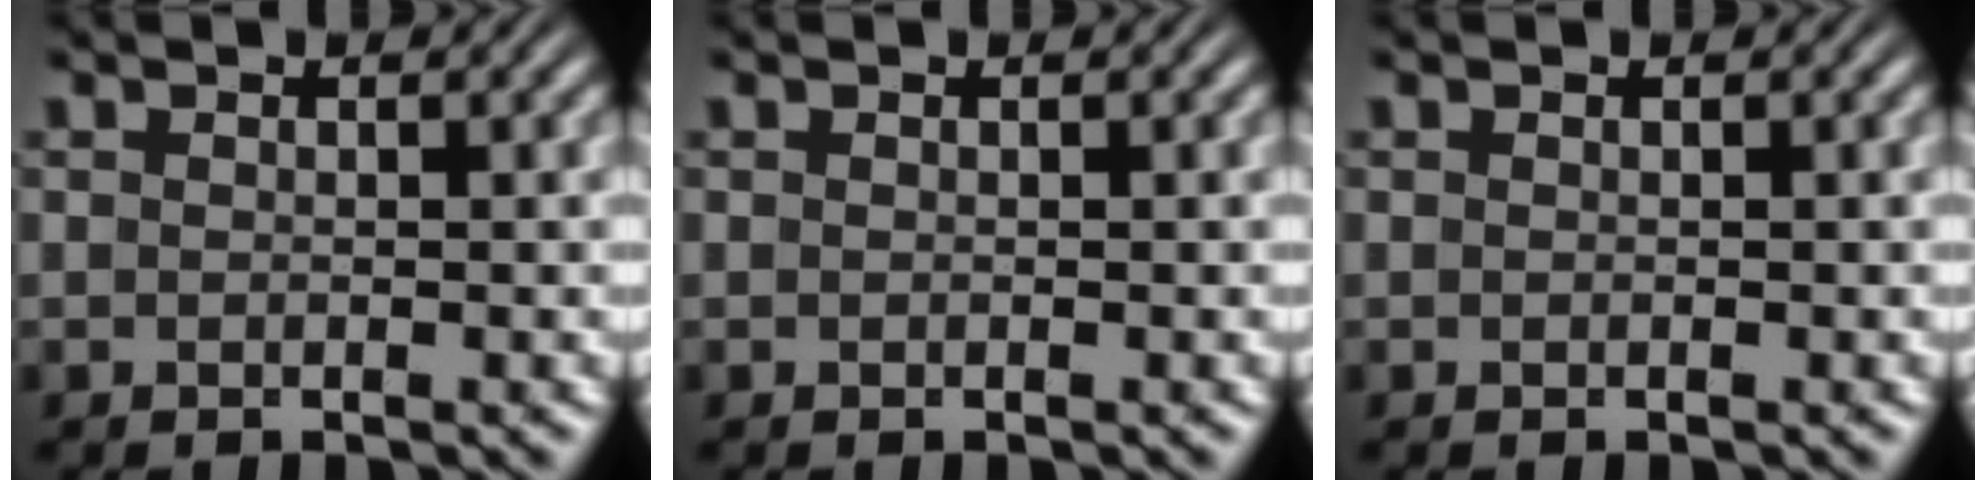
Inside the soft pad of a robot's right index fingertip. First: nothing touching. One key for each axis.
{"total": 0.0}
{"total": 0.0}